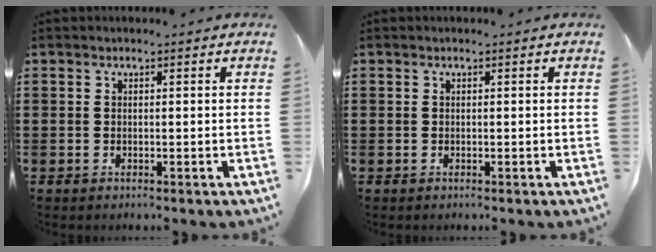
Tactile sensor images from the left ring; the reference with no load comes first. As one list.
[{"total": 0.0}]